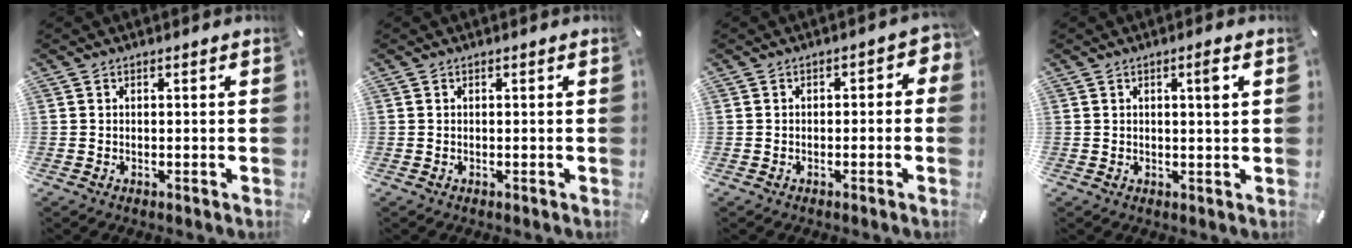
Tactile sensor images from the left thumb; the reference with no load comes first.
{"total": 0.0}
{"total": 2.6, "force": [-1.3, 1.5, 1.6], "torque": [-0.022, 0.010, -0.028]}
{"total": 3.0, "force": [0.9, 0.3, 2.9], "torque": [-0.041, -0.005, 0.008]}